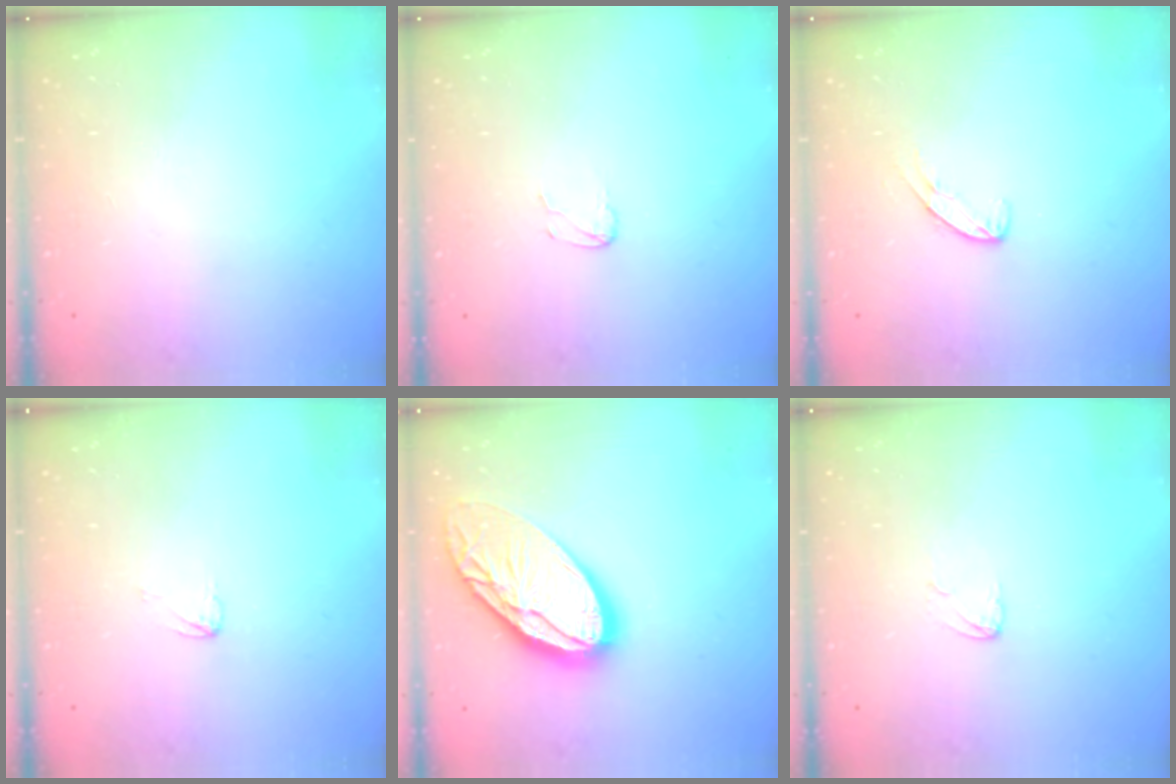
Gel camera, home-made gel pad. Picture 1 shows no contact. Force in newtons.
{"total": 3.1, "press": 3.1, "slide": 0.3}
{"total": 7.2, "press": 7.2, "slide": 0.5}
{"total": 2.6, "press": 2.6, "slide": 0.2}
{"total": 21.6, "press": 21.5, "slide": 2.2}
{"total": 3.1, "press": 3.1, "slide": 0.2}